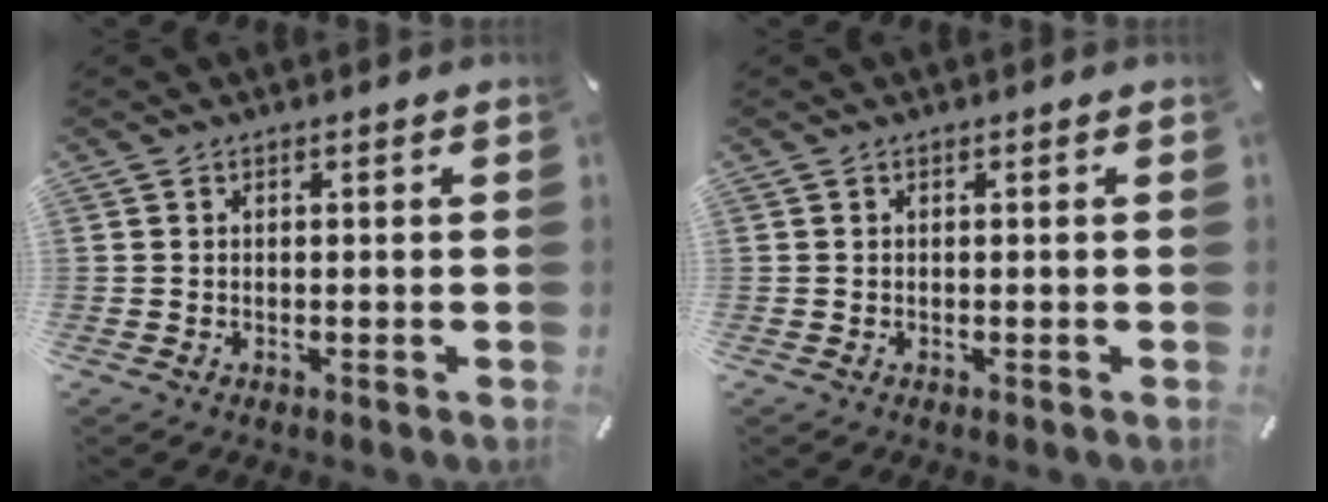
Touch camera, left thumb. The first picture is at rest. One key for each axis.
{"total": 0.0}